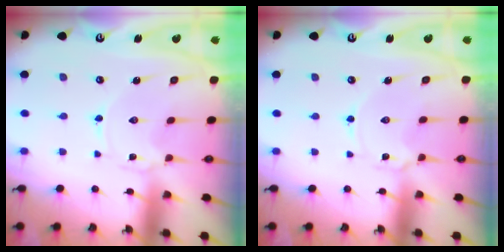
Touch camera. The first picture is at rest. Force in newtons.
{"total": 2.5, "press": 2.5, "slide": 0.3}